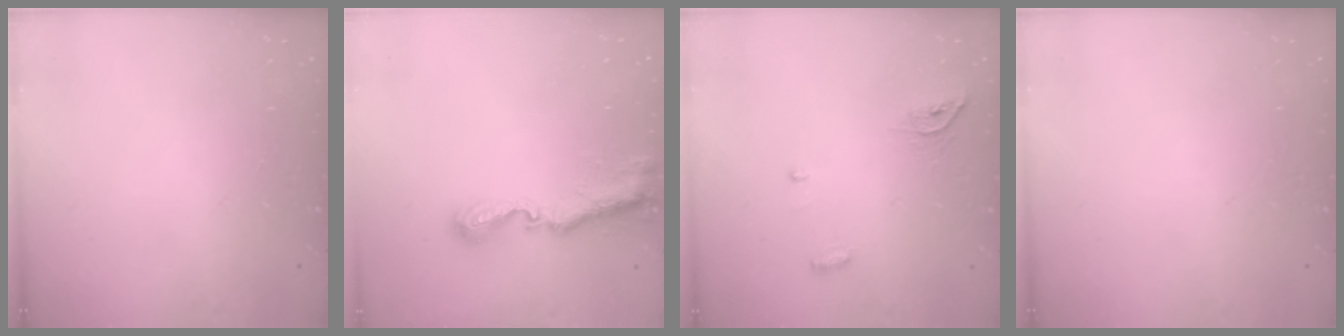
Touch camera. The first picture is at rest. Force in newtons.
{"total": 8.8, "press": 8.8, "slide": 0.7}
{"total": 5.2, "press": 5.2, "slide": 0.1}
{"total": 0.0}